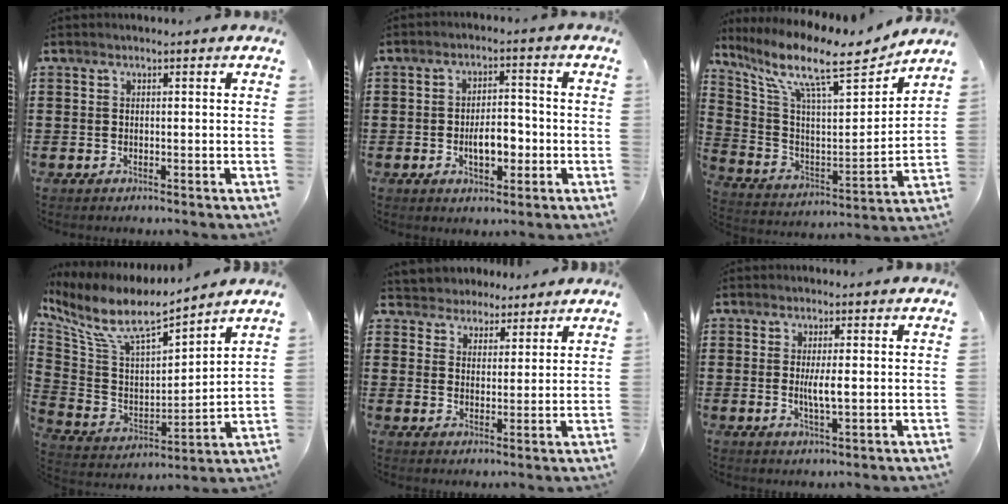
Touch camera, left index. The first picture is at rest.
{"total": 5.7, "force": [-1.4, 2.9, 4.8], "torque": [-0.069, 0.003, -0.029]}
{"total": 12.9, "force": [9.6, 2.8, 8.1], "torque": [-0.178, -0.059, 0.156]}
{"total": 9.4, "force": [7.3, 2.6, 5.3], "torque": [-0.135, -0.043, 0.124]}
{"total": 4.0, "force": [3.5, 1.7, -0.4], "torque": [-0.012, -0.007, 0.065]}
{"total": 3.6, "force": [0.1, 0.6, 3.5], "torque": [-0.063, -0.004, 0.002]}